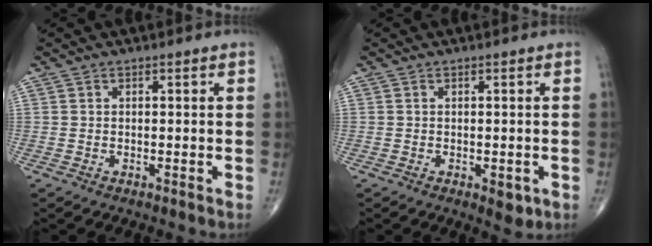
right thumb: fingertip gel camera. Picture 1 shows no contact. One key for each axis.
{"total": 2.9, "fx": -1.0, "fy": 1.4, "fz": 2.4, "tx": -0.021, "ty": -0.003, "tz": -0.007}